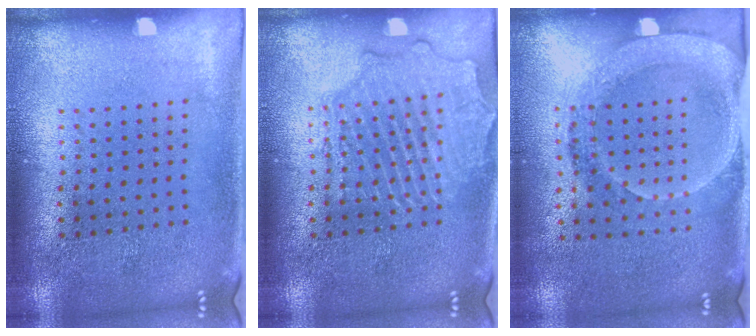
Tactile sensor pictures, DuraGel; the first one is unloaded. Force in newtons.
{"total": 2.9, "press": 2.9, "slide": 0.3}
{"total": 1.7, "press": 1.6, "slide": 0.7}